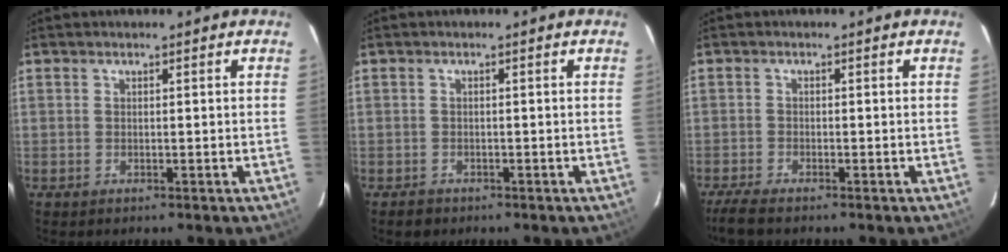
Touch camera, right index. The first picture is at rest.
{"total": 2.0, "force": [-1.3, 1.4, 0.3], "torque": [-0.009, 0.001, -0.018]}
{"total": 3.4, "force": [-3.0, 0.3, 1.7], "torque": [-0.050, -0.010, -0.058]}